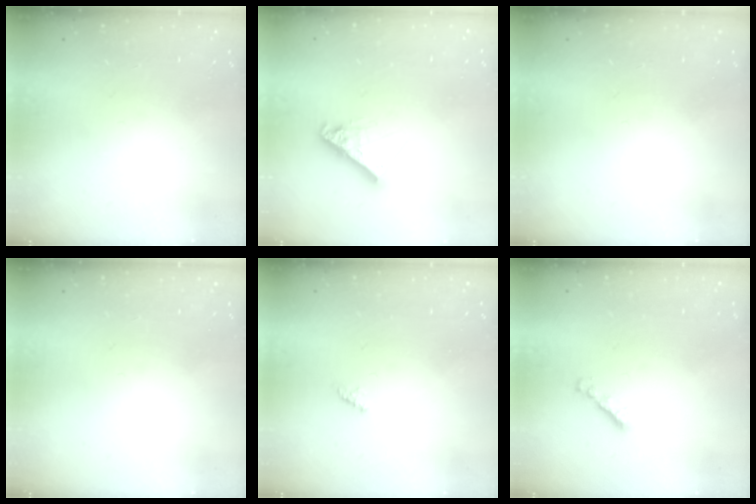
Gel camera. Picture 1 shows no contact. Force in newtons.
{"total": 9.0, "press": 9.0, "slide": 0.9}
{"total": 0.0}
{"total": 0.0}
{"total": 1.5, "press": 1.4, "slide": 0.4}
{"total": 2.2, "press": 2.1, "slide": 0.5}